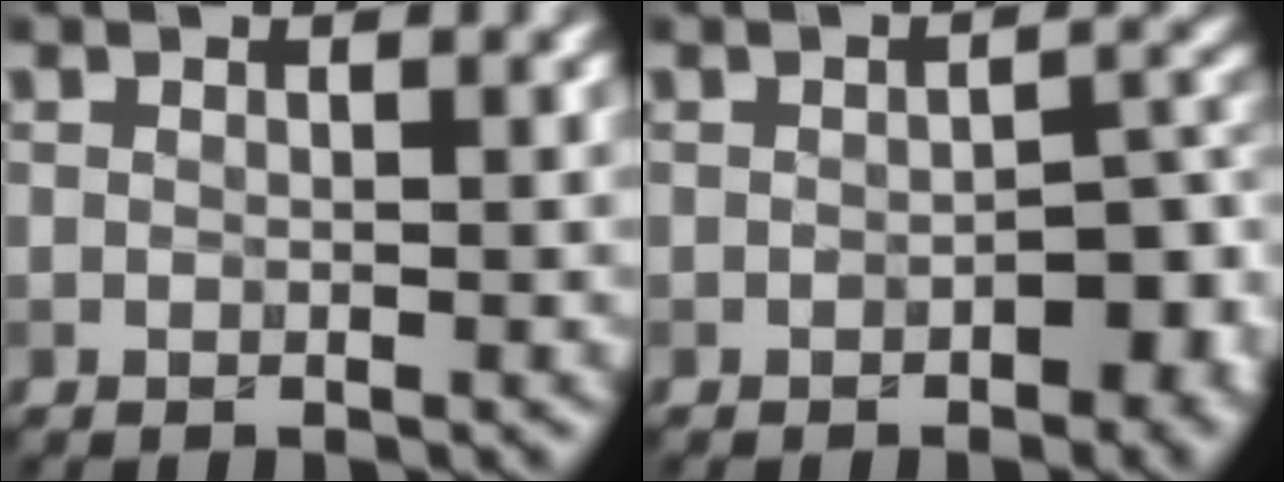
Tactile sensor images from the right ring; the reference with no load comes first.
{"total": 3.9, "force": [-1.6, 2.0, 3.0], "torque": [-0.034, 0.005, -0.023]}